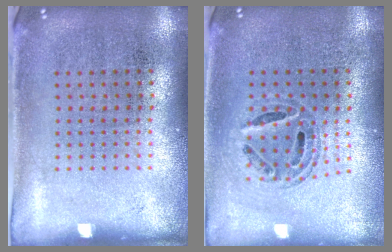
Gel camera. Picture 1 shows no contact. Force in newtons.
{"total": 0.7, "press": 0.7, "slide": 0.3}